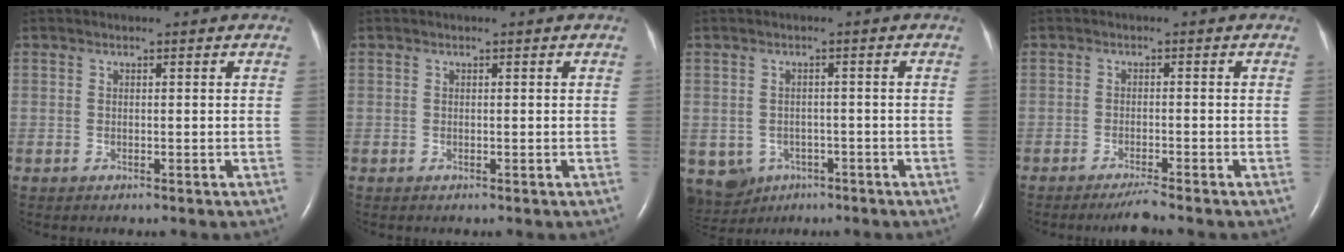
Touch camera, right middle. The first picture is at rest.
{"total": 0.0}
{"total": 8.7, "force": [-4.1, 7.2, 2.5], "torque": [-0.069, 0.004, -0.048]}
{"total": 2.6, "force": [-2.3, -0.6, 1.1], "torque": [-0.027, -0.008, -0.042]}